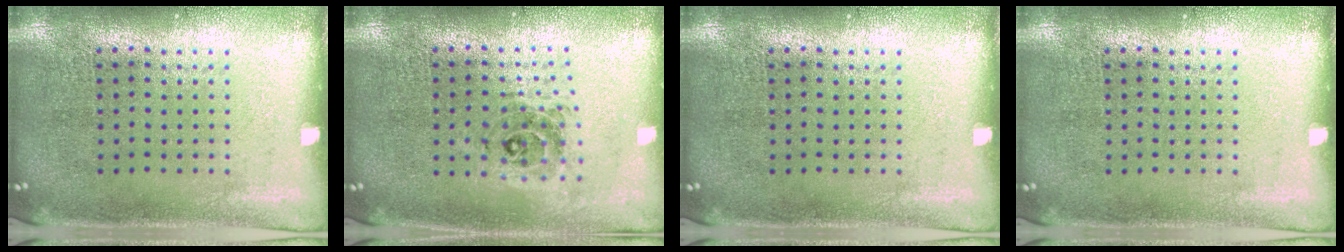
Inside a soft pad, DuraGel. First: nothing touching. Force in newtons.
{"total": 0.7, "press": 0.7, "slide": 0.1}
{"total": 0.0}
{"total": 0.0}